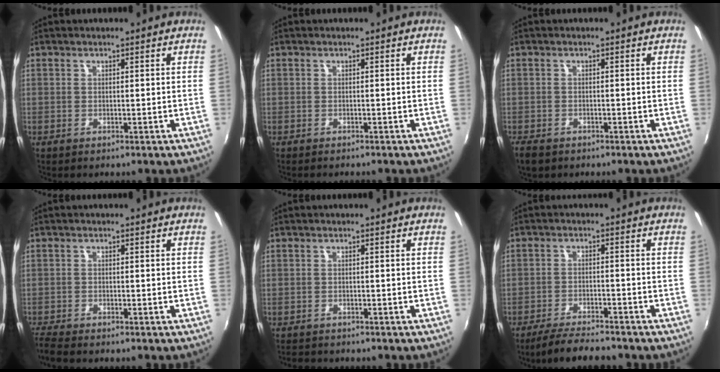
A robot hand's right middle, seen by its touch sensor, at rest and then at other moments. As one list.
[{"total": 1.1, "force": [-1.0, 0.3, 0.3], "torque": [-0.008, -0.007, -0.017]}, {"total": 3.3, "force": [-2.4, 1.8, 1.4], "torque": [-0.039, -0.010, -0.045]}, {"total": 3.5, "force": [-3.3, 0.3, 1.2], "torque": [-0.037, -0.020, -0.065]}, {"total": 2.8, "force": [-2.6, 0.9, 0.6], "torque": [-0.021, -0.014, -0.043]}, {"total": 7.5, "force": [-6.6, 1.4, 3.1], "torque": [-0.082, -0.012, -0.112]}]